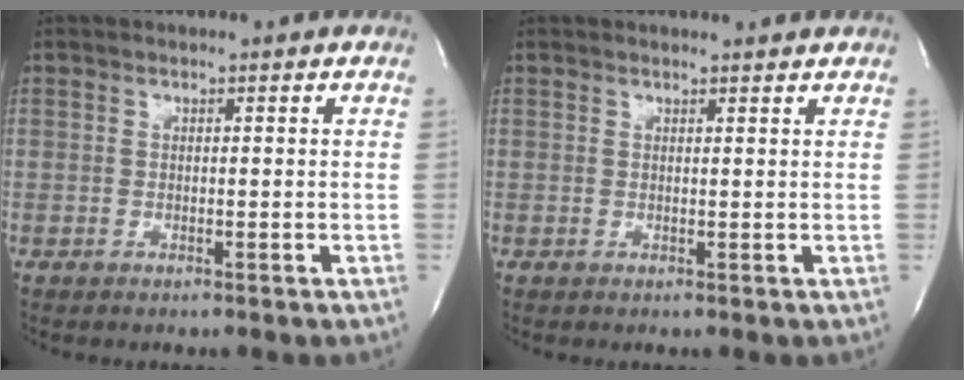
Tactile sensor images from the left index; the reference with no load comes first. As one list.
[{"total": 3.3, "force": [3.2, 0.2, 0.5], "torque": [-0.013, 0.003, 0.032]}]